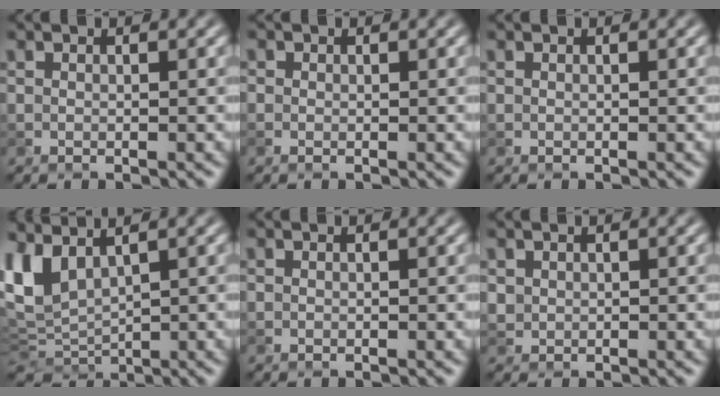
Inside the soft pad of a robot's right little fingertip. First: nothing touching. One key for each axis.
{"total": 0.5, "fx": -0.1, "fy": 0.5, "fz": 0.2, "tx": -0.001, "ty": -0.002, "tz": -0.003}
{"total": 0.0}
{"total": 4.7, "fx": 1.2, "fy": 3.0, "fz": 3.4, "tx": -0.075, "ty": -0.004, "tz": 0.022}
{"total": 0.0}
{"total": 0.8, "fx": 0.4, "fy": 0.7, "fz": 0.1, "tx": 0.000, "ty": -0.004, "tz": 0.012}